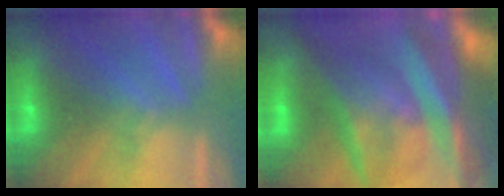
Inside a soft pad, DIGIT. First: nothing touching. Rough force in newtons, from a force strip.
{"total": 7.8}